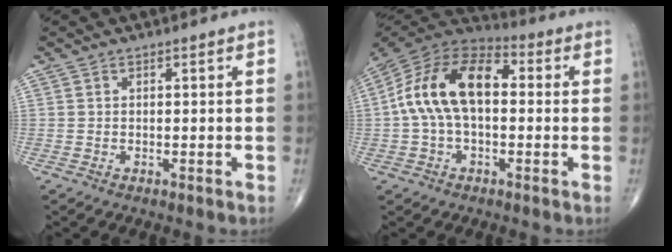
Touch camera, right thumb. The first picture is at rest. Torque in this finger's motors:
{"motor_torque": [0.32, 0.32, 0.80, -0.27, 0.23]}